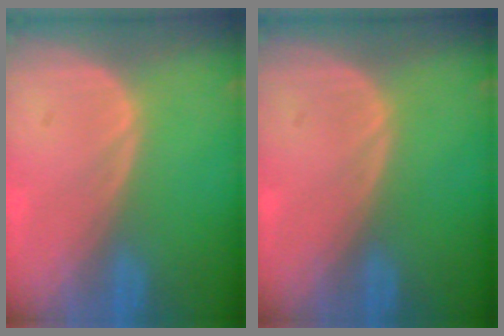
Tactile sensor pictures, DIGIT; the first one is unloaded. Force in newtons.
{"total": 0.0}